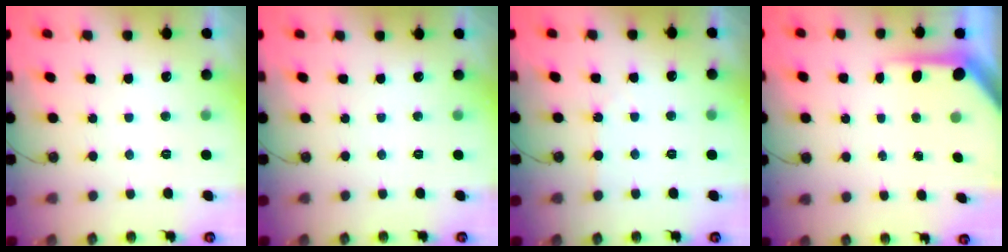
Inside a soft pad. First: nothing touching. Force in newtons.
{"total": 0.0}
{"total": 2.2, "press": 2.2, "slide": 0.4}
{"total": 6.2, "press": 6.2, "slide": 0.6}